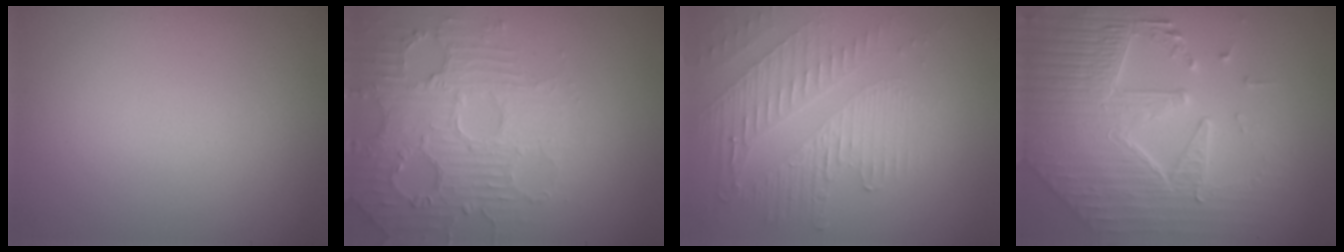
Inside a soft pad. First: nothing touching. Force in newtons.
{"total": 5.0, "press": 4.1, "slide": 2.9}
{"total": 4.3, "press": 3.1, "slide": 2.9}
{"total": 8.8, "press": 6.0, "slide": 6.4}